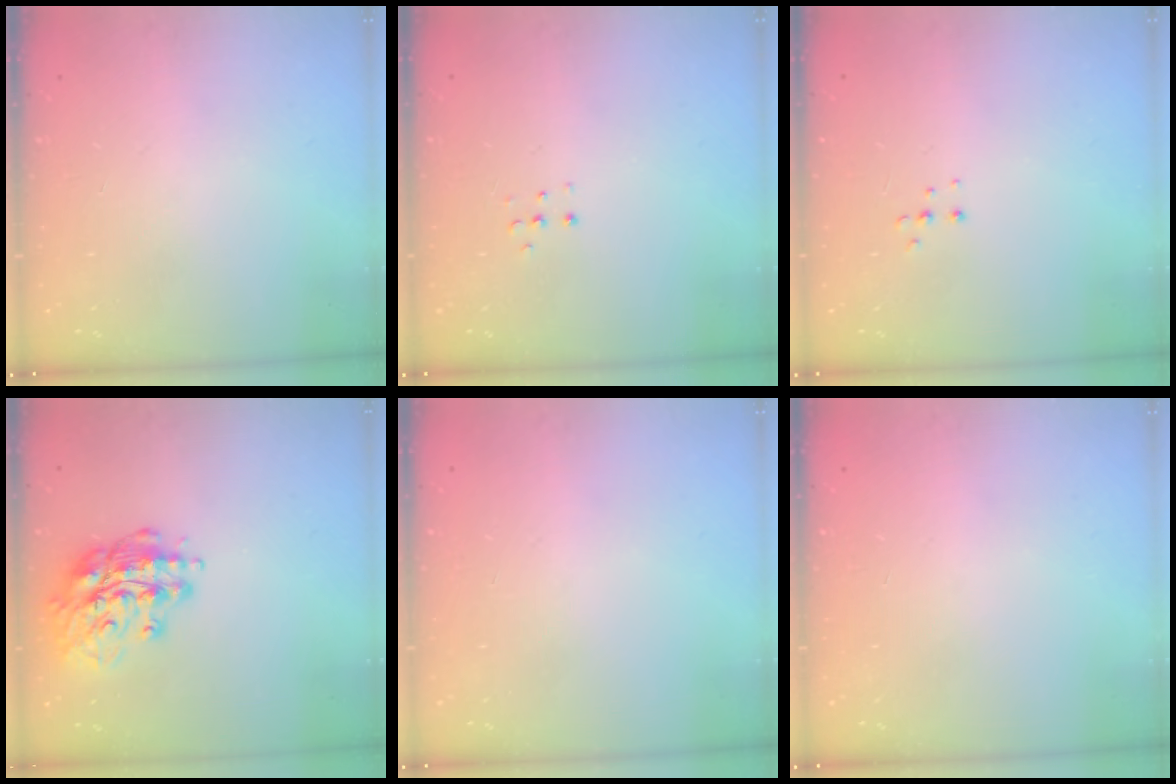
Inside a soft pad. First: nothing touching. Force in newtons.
{"total": 3.8, "press": 3.7, "slide": 0.7}
{"total": 4.0, "press": 3.9, "slide": 0.8}
{"total": 16.0, "press": 15.9, "slide": 1.6}
{"total": 0.0}
{"total": 0.0}